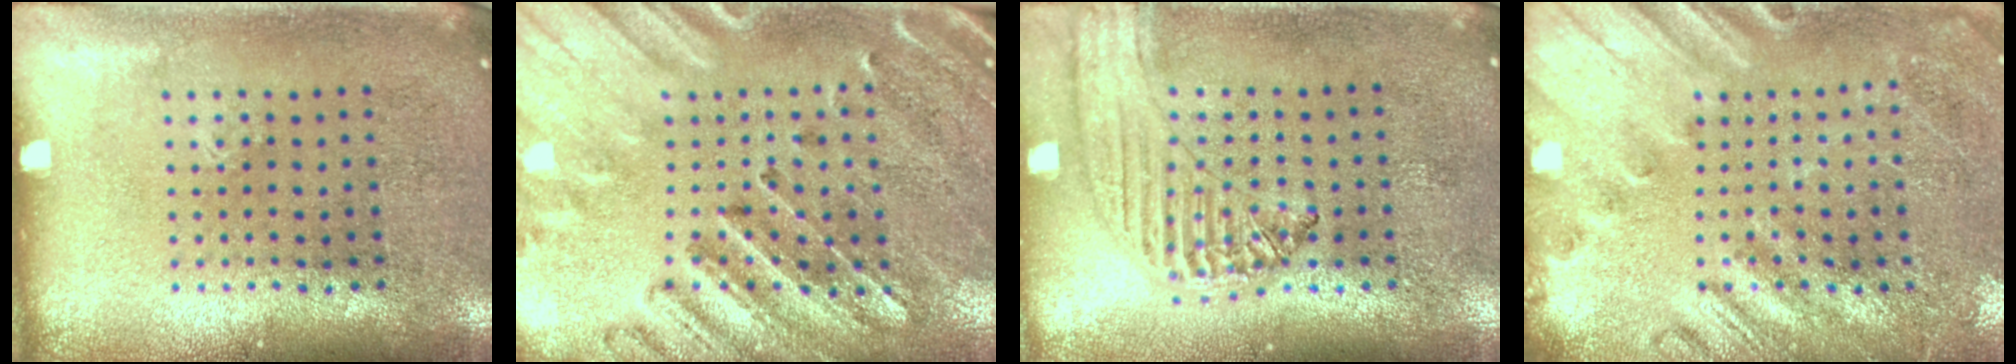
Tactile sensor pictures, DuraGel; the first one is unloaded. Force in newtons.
{"total": 2.9, "press": 2.7, "slide": 1.1}
{"total": 1.2, "press": 1.2, "slide": 0.2}
{"total": 2.4, "press": 2.0, "slide": 1.3}